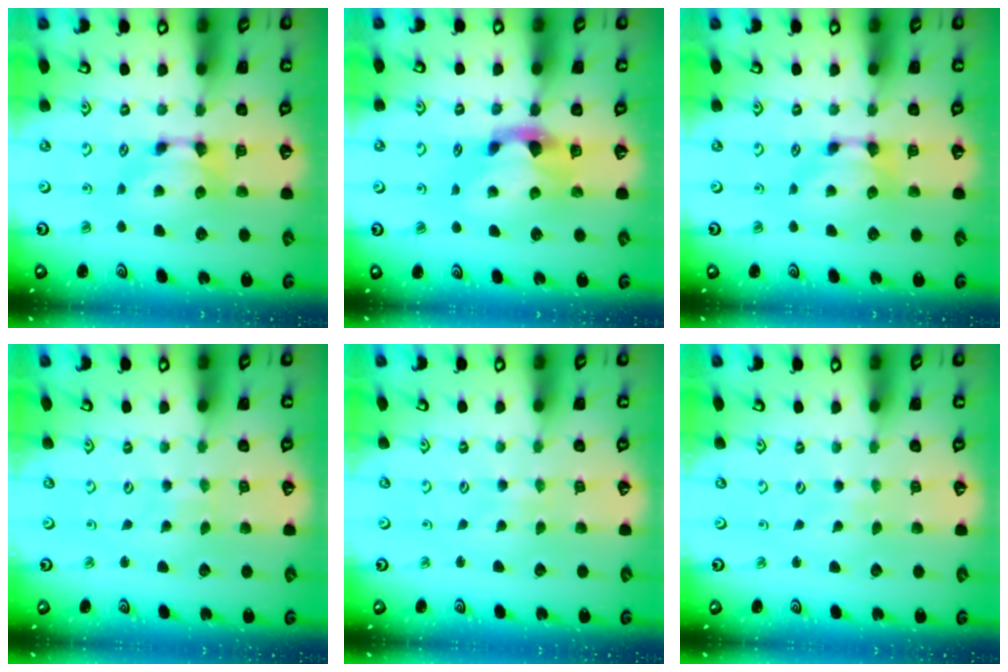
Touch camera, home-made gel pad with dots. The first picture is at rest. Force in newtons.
{"total": 2.2, "press": 1.9, "slide": 1.2}
{"total": 0.0}
{"total": 5.7, "press": 5.7, "slide": 0.3}
{"total": 4.2, "press": 4.2, "slide": 0.3}
{"total": 5.3, "press": 5.3, "slide": 0.3}